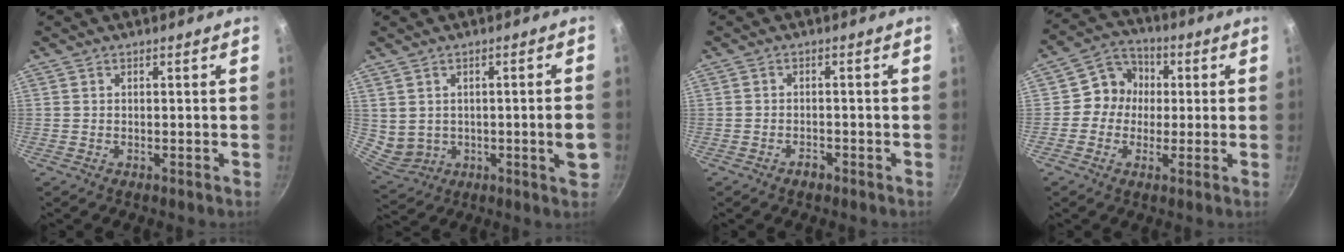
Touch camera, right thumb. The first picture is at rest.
{"total": 7.8, "force": [0.1, 3.9, 6.8], "torque": [-0.099, -0.006, 0.022]}
{"total": 1.8, "force": [-1.3, 1.0, 0.8], "torque": [-0.007, 0.015, -0.019]}
{"total": 6.2, "force": [0.1, 5.7, 2.3], "torque": [-0.006, 0.013, -0.018]}